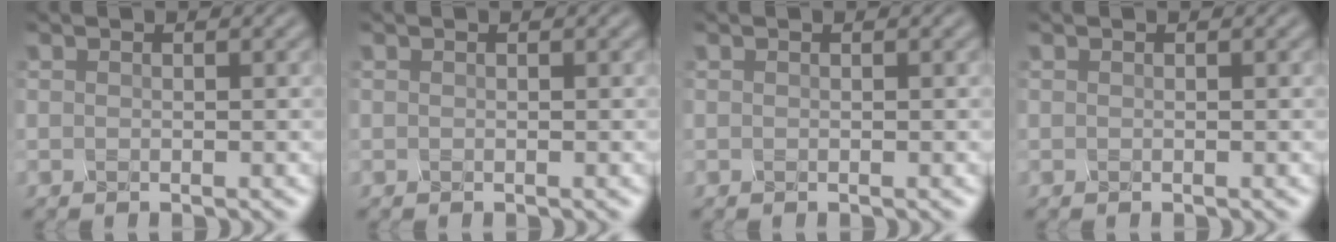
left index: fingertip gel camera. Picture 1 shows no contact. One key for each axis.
{"total": 0.0}
{"total": 0.0}
{"total": 0.0}